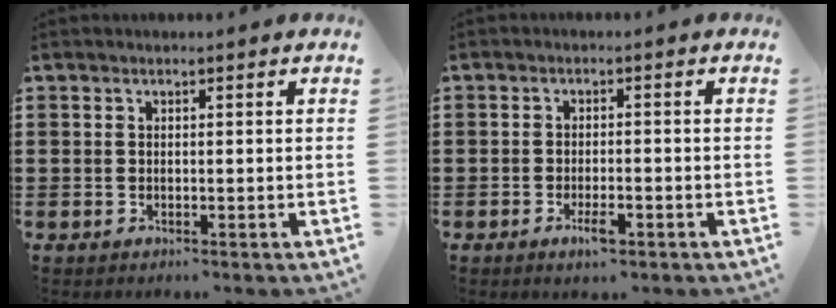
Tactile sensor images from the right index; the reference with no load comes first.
{"total": 2.9, "force": [-1.6, 0.9, 2.3], "torque": [-0.044, 0.000, -0.030]}